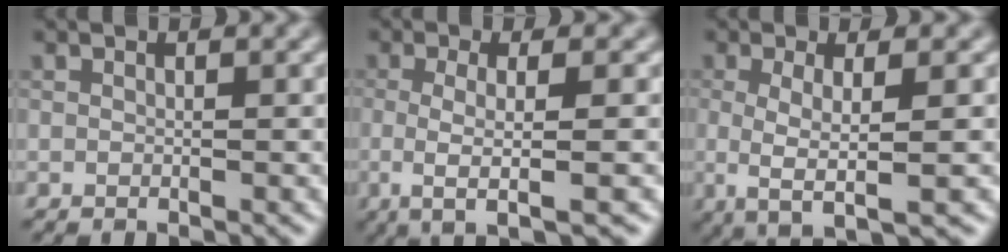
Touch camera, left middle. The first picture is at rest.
{"total": 4.4, "force": [-1.1, 0.8, 4.1], "torque": [-0.072, -0.005, -0.019]}
{"total": 4.0, "force": [-0.9, 0.9, 3.8], "torque": [-0.070, -0.003, -0.013]}